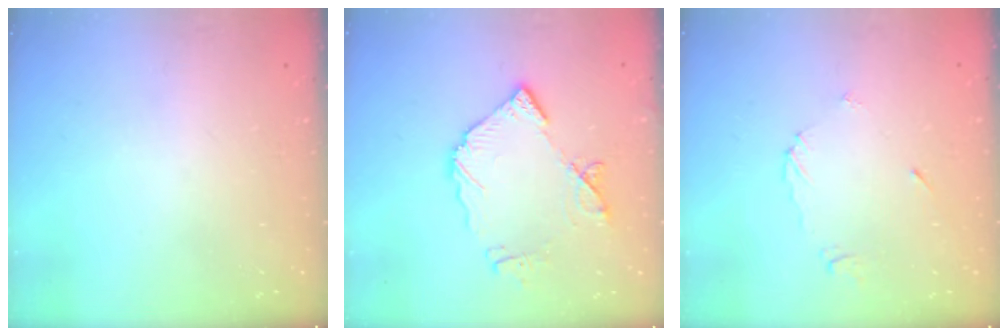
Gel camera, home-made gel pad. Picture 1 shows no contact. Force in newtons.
{"total": 12.0, "press": 11.9, "slide": 1.5}
{"total": 4.9, "press": 4.9, "slide": 0.1}